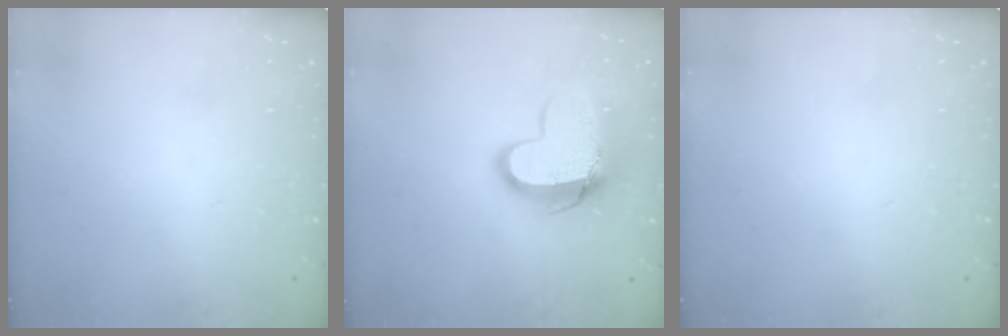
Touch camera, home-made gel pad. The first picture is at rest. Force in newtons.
{"total": 13.1, "press": 13.0, "slide": 1.1}
{"total": 0.0}